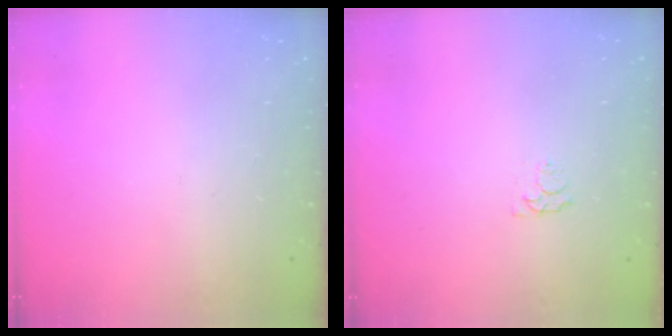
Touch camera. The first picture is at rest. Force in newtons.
{"total": 3.2, "press": 3.2, "slide": 0.5}